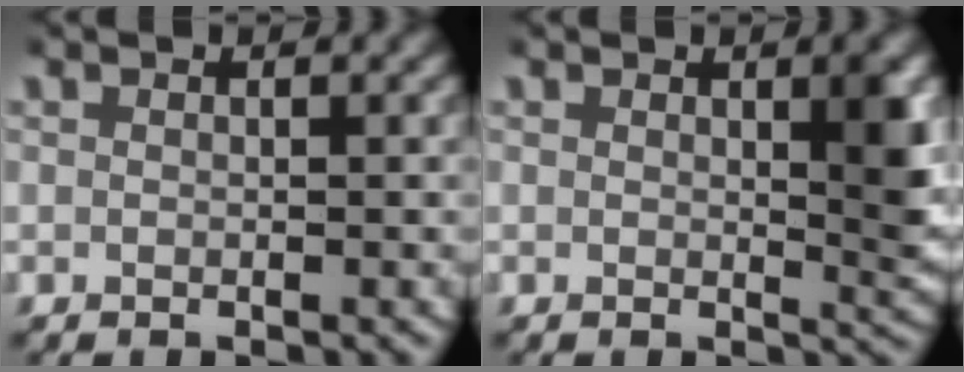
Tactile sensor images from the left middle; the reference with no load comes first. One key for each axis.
{"total": 3.1, "fx": 0.6, "fy": 0.9, "fz": 2.9, "tx": -0.024, "ty": -0.011, "tz": 0.012}